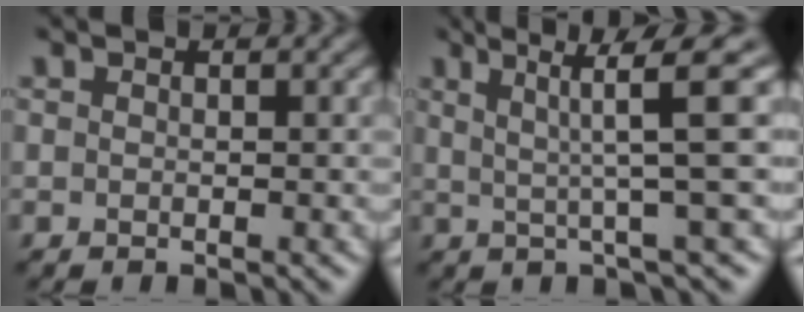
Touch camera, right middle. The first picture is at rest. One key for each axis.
{"total": 5.8, "fx": 1.3, "fy": 0.5, "fz": 5.7, "tx": -0.096, "ty": 0.010, "tz": 0.025}